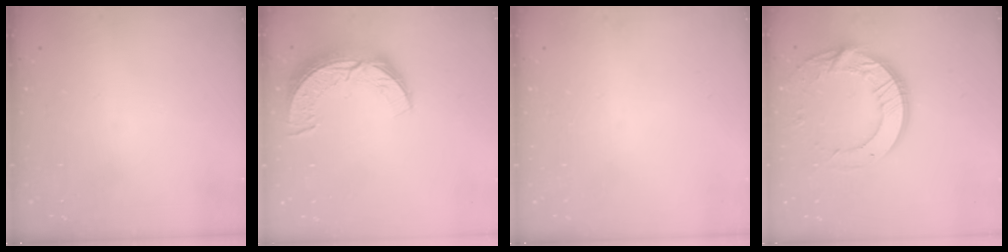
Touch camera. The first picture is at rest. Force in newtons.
{"total": 9.7, "press": 9.7, "slide": 0.7}
{"total": 0.0}
{"total": 16.7, "press": 16.7, "slide": 1.4}